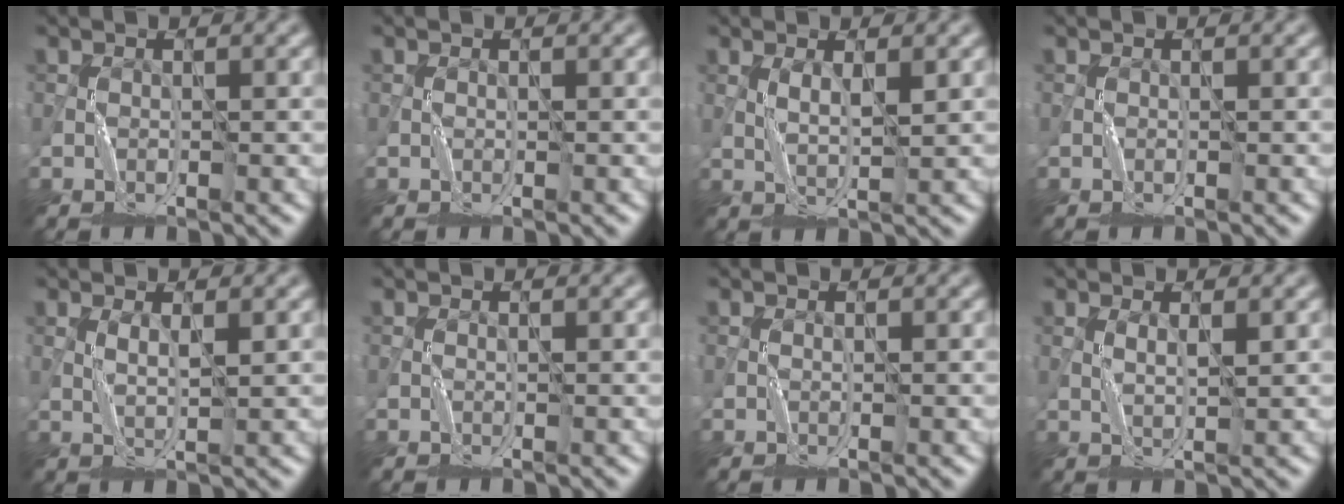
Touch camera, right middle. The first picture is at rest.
{"total": 0.0}
{"total": 1.7, "force": [0.8, 0.4, 1.4], "torque": [-0.026, -0.002, 0.018]}
{"total": 0.0}
{"total": 1.2, "force": [0.6, 0.2, 0.9], "torque": [-0.018, -0.001, 0.015]}
{"total": 0.0}
{"total": 0.0}
{"total": 1.1, "force": [0.7, 0.2, 0.8], "torque": [-0.014, 0.000, 0.014]}